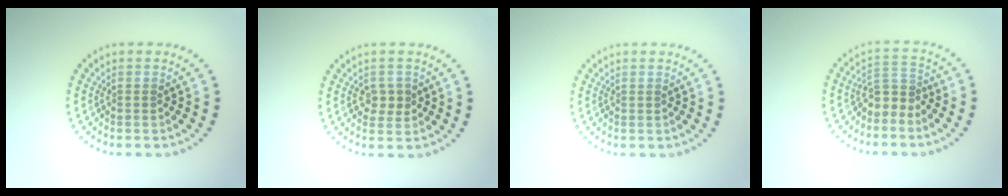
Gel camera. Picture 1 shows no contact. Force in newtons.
{"total": 1.8, "press": 1.8, "slide": 0.3}
{"total": 0.0}
{"total": 2.4, "press": 1.7, "slide": 1.7}